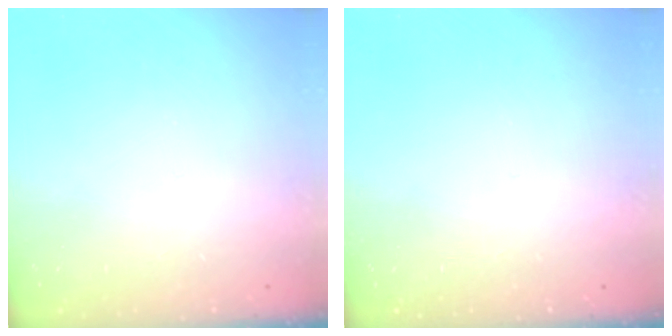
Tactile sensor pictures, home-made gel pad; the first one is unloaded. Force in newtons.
{"total": 0.0}